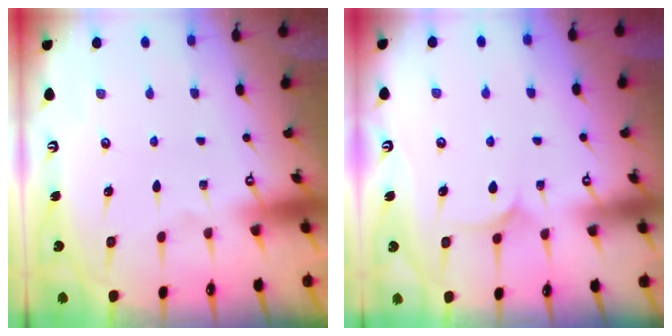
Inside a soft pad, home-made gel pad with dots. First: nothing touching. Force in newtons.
{"total": 5.8, "press": 5.8, "slide": 0.3}